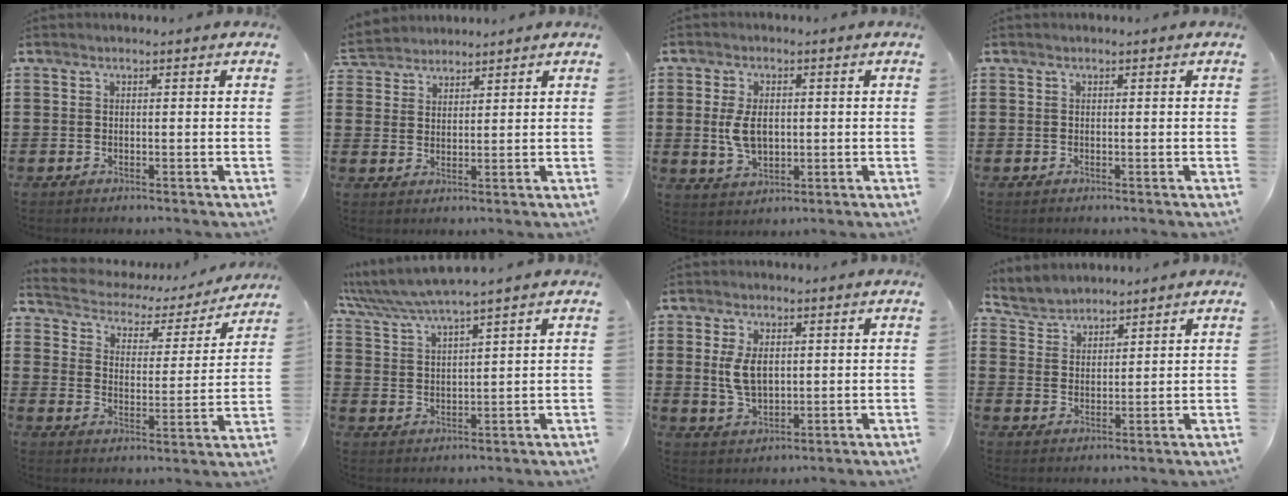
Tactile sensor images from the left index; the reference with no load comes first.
{"total": 3.0, "force": [2.8, 0.9, -0.5], "torque": [-0.002, -0.004, 0.054]}
{"total": 5.8, "force": [0.3, 3.4, 4.7], "torque": [-0.099, 0.002, 0.001]}
{"total": 0.0}
{"total": 2.8, "force": [2.5, 1.3, 0.3], "torque": [-0.028, -0.021, 0.031]}
{"total": 4.7, "force": [4.2, -0.2, 2.1], "torque": [-0.056, -0.022, 0.071]}
{"total": 5.7, "force": [1.0, 3.2, 4.5], "torque": [-0.095, 0.004, 0.014]}
{"total": 3.5, "force": [3.3, 0.9, -0.5], "torque": [-0.005, -0.008, 0.062]}